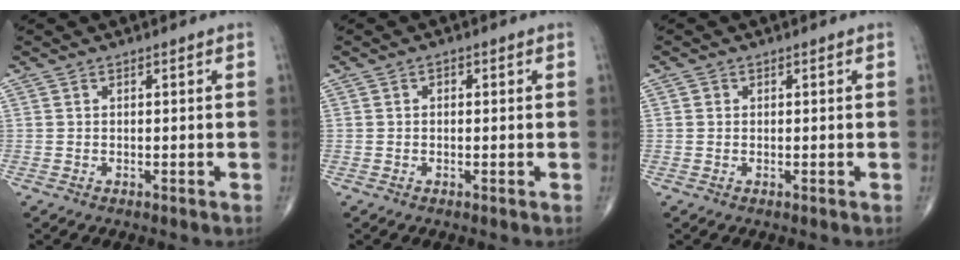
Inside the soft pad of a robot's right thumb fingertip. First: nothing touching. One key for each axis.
{"total": 0.8, "fx": 0.2, "fy": 0.6, "fz": 0.5, "tx": -0.001, "ty": 0.003, "tz": -0.001}
{"total": 0.6, "fx": 0.1, "fy": 0.6, "fz": 0.1, "tx": 0.001, "ty": 0.002, "tz": 0.001}